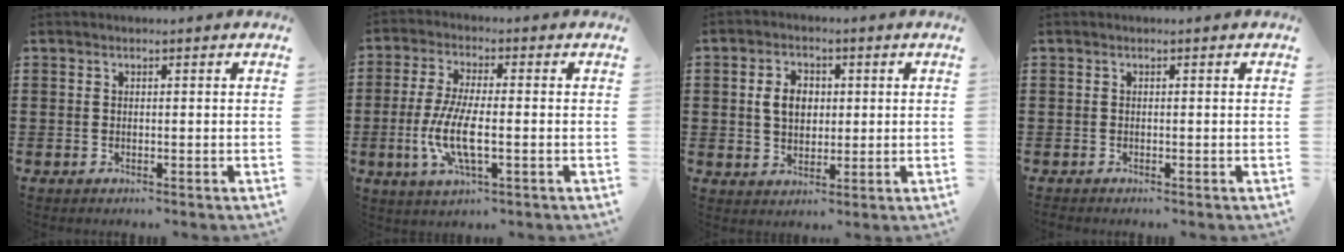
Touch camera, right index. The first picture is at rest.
{"total": 8.2, "force": [-2.2, 2.3, 7.5], "torque": [-0.169, -0.014, -0.046]}
{"total": 4.8, "force": [0.6, 3.5, 3.3], "torque": [-0.073, 0.009, 0.002]}
{"total": 0.0}